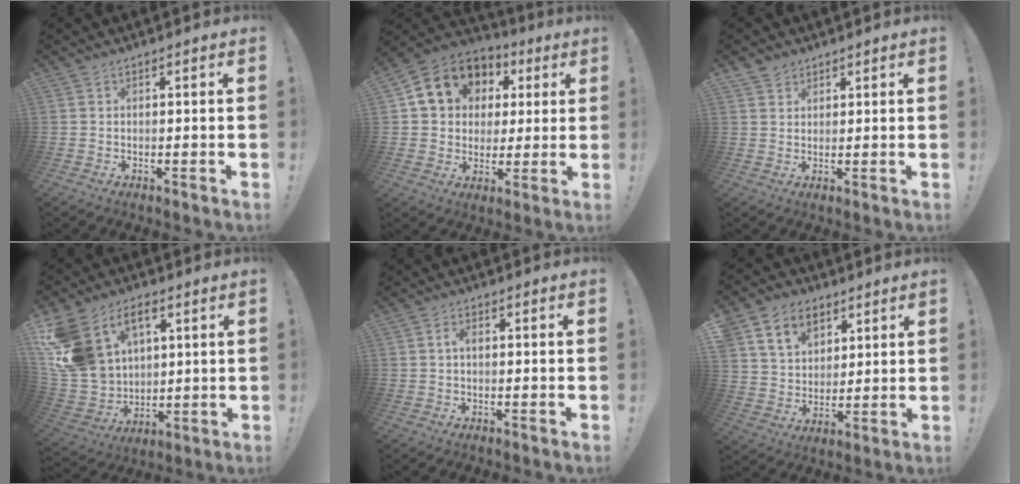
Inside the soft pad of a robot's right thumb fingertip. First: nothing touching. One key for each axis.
{"total": 13.4, "fx": 4.9, "fy": 11.2, "fz": 5.3, "tx": -0.075, "ty": -0.019, "tz": 0.103}
{"total": 1.8, "fx": 1.5, "fy": 1.0, "fz": 0.4, "tx": -0.010, "ty": -0.005, "tz": 0.027}
{"total": 18.0, "fx": 8.1, "fy": 12.8, "fz": 9.8, "tx": -0.219, "ty": -0.038, "tz": 0.158}
{"total": 2.0, "fx": -0.3, "fy": 0.9, "fz": 1.8, "tx": -0.035, "ty": 0.009, "tz": -0.007}
{"total": 12.1, "fx": 6.7, "fy": 9.0, "fz": 4.5, "tx": -0.074, "ty": -0.033, "tz": 0.134}